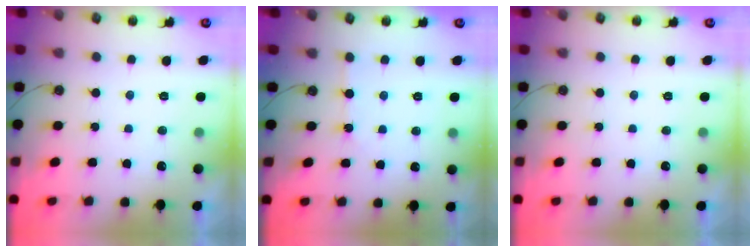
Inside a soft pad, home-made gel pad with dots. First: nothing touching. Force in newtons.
{"total": 2.9, "press": 2.9, "slide": 0.5}
{"total": 0.0}